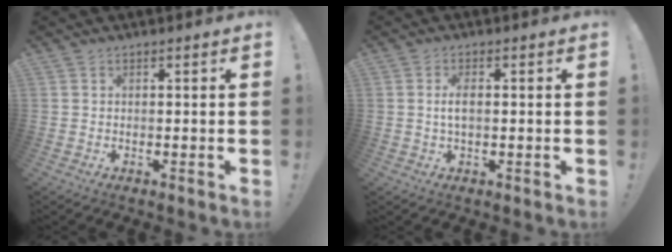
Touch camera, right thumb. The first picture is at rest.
{"total": 3.4, "force": [0.0, 1.4, 3.1], "torque": [-0.061, 0.001, -0.003]}